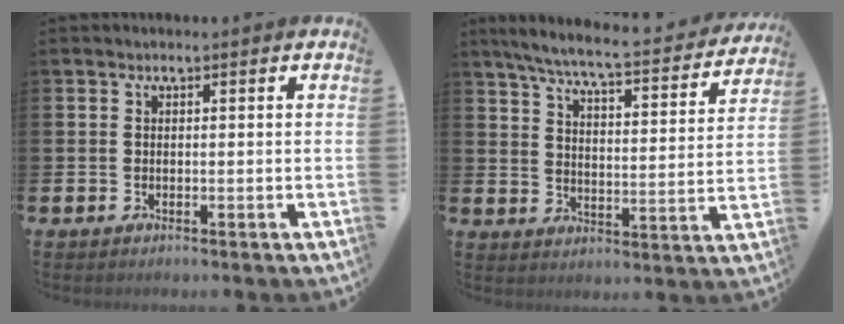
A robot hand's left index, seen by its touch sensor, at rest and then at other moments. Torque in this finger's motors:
{"motor_torque": [1.01, -1.13, 0.62, 0.10]}